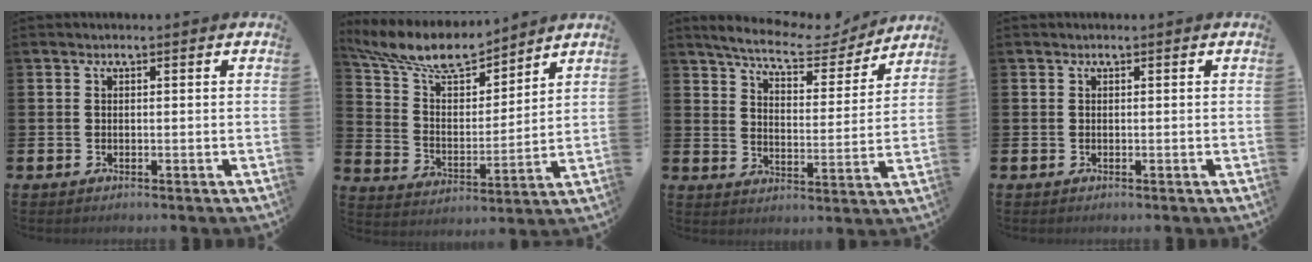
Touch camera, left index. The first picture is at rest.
{"total": 10.4, "force": [9.4, 2.8, 3.4], "torque": [-0.107, -0.056, 0.170]}
{"total": 7.5, "force": [6.8, 1.7, 2.5], "torque": [-0.064, -0.049, 0.113]}
{"total": 0.0}